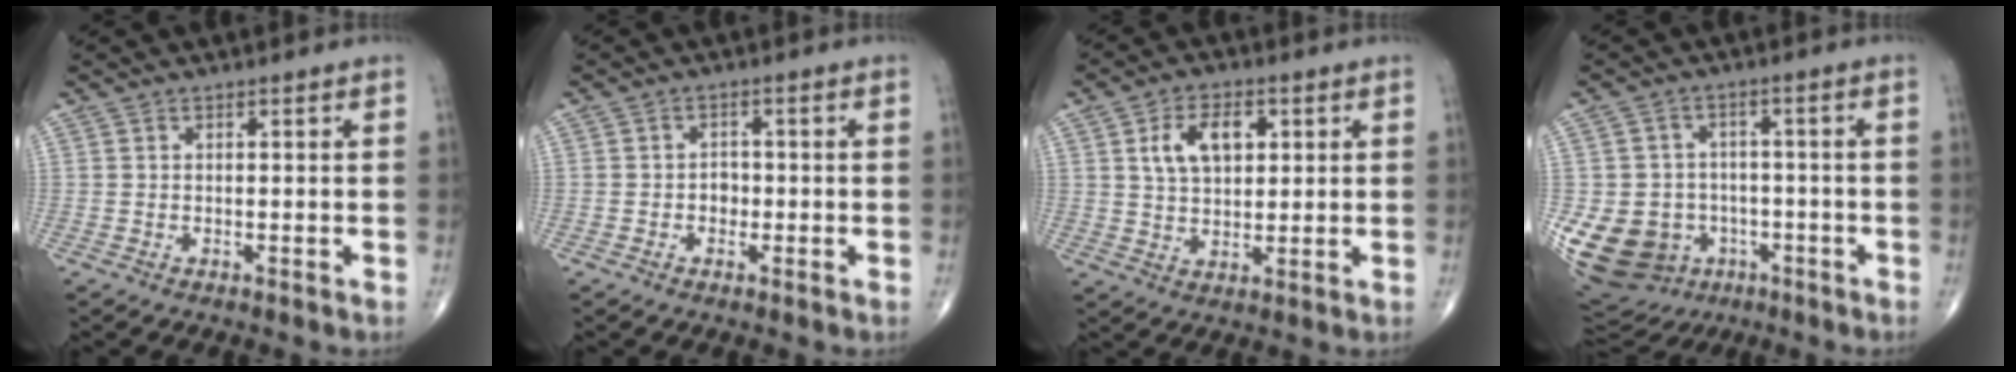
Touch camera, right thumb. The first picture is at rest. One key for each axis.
{"total": 2.3, "fx": -0.5, "fy": 1.8, "fz": 1.2, "tx": -0.003, "ty": 0.007, "tz": -0.011}
{"total": 8.7, "fx": 2.6, "fy": 5.2, "fz": 6.4, "tx": -0.094, "ty": -0.003, "tz": 0.047}
{"total": 17.6, "fx": -5.3, "fy": 15.0, "fz": 7.5, "tx": -0.160, "ty": 0.037, "tz": -0.069}